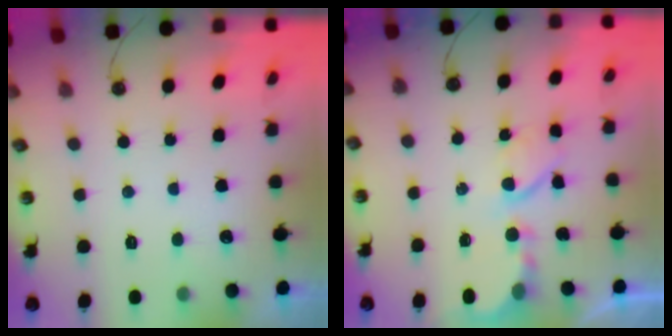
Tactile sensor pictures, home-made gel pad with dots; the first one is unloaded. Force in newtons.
{"total": 5.8, "press": 5.8, "slide": 0.4}